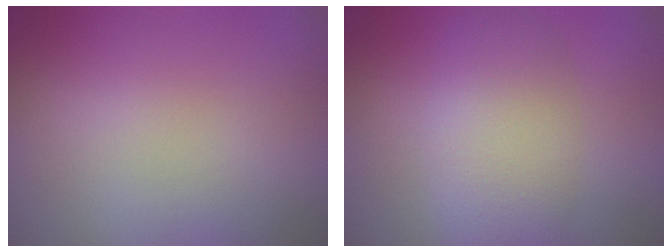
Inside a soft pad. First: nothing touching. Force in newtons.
{"total": 5.8, "press": 5.8, "slide": 0.3}